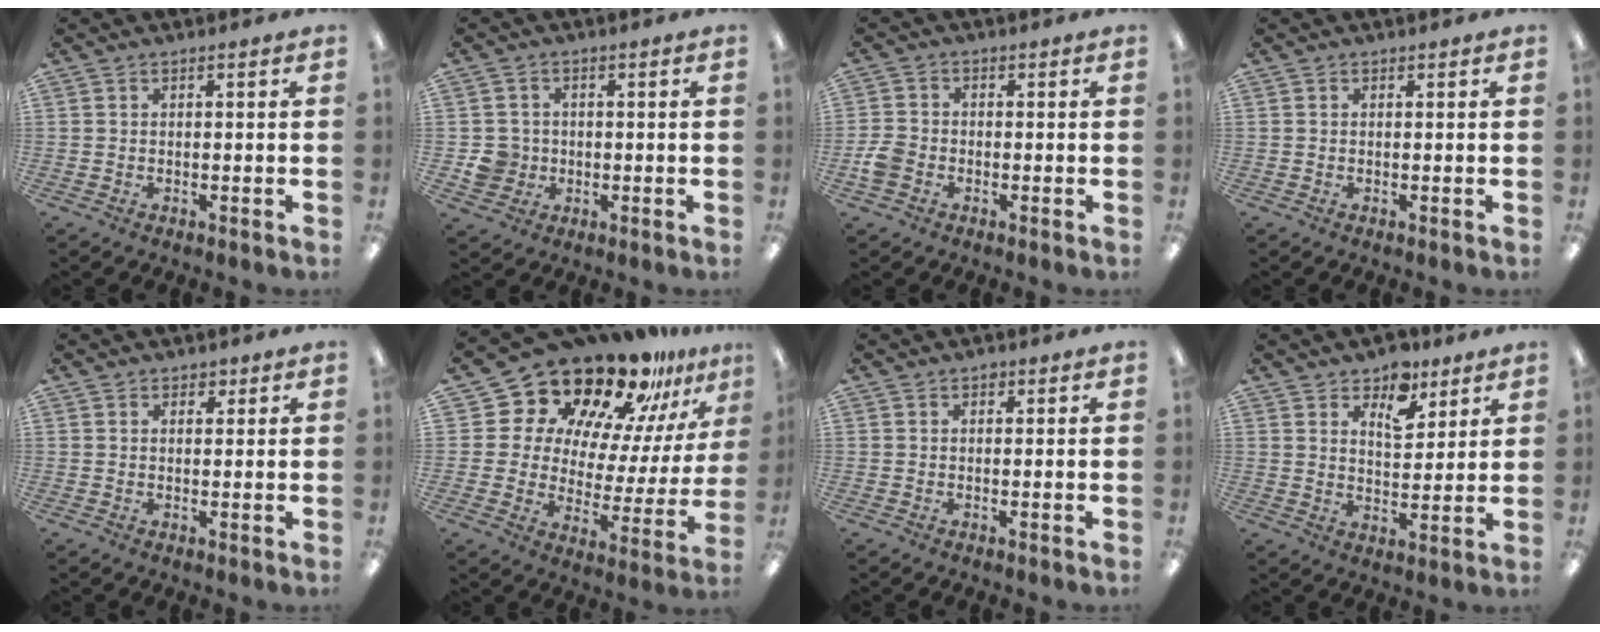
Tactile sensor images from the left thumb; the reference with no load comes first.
{"total": 5.8, "force": [-0.8, 5.6, 1.4], "torque": [-0.021, 0.010, -0.011]}
{"total": 4.5, "force": [-1.8, 3.6, 2.2], "torque": [-0.038, 0.013, -0.032]}
{"total": 0.0}
{"total": 1.8, "force": [1.2, 1.2, 0.5], "torque": [0.005, -0.005, 0.018]}
{"total": 21.2, "force": [17.7, 9.4, 6.7], "torque": [-0.117, -0.149, 0.314]}
{"total": 0.8, "force": [0.5, 0.6, 0.3], "torque": [0.002, -0.001, 0.006]}
{"total": 8.5, "force": [6.0, 4.7, 3.7], "torque": [-0.037, -0.034, 0.101]}